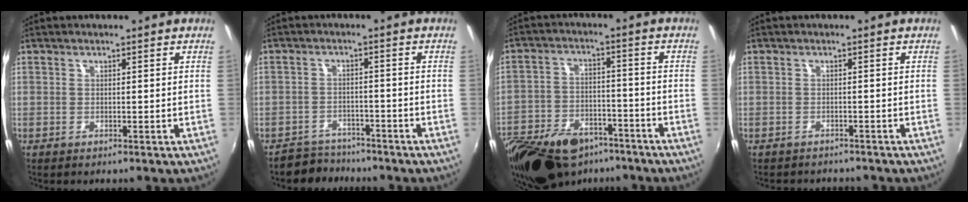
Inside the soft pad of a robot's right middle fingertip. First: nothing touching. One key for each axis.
{"total": 4.7, "fx": -4.1, "fy": 2.3, "fz": -0.4, "tx": -0.007, "ty": 0.012, "tz": -0.070}
{"total": 23.1, "fx": -16.0, "fy": 11.8, "fz": 11.8, "tx": -0.273, "ty": -0.022, "tz": -0.254}
{"total": 3.1, "fx": -2.9, "fy": 1.2, "fz": 0.4, "tx": -0.018, "ty": -0.007, "tz": -0.043}